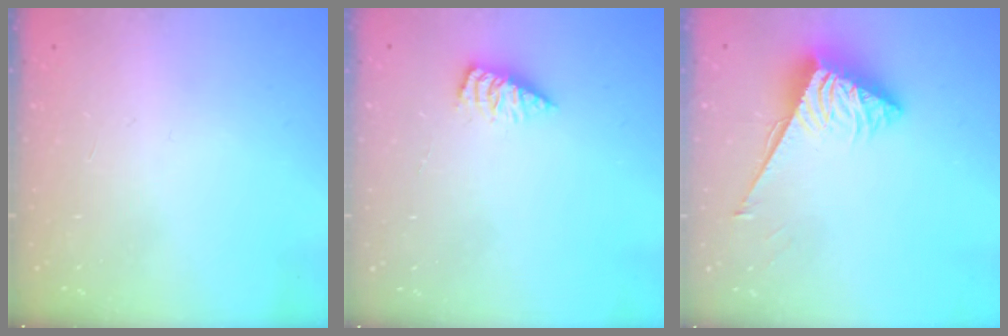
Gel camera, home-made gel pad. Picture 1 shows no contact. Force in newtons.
{"total": 2.8, "press": 2.8, "slide": 0.4}
{"total": 4.1, "press": 4.1, "slide": 0.1}